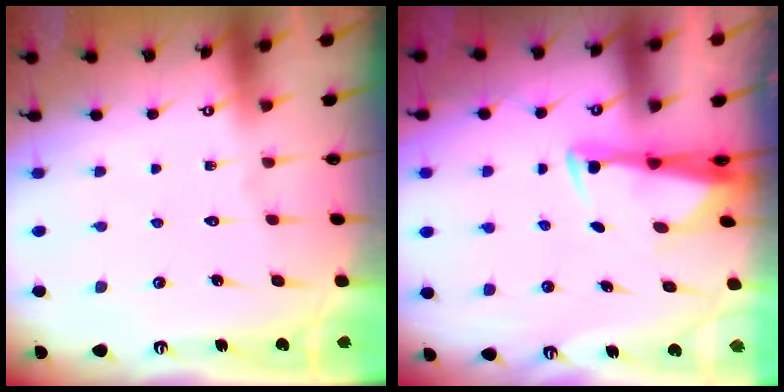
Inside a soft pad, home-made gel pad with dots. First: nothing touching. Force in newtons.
{"total": 2.9, "press": 2.7, "slide": 0.9}